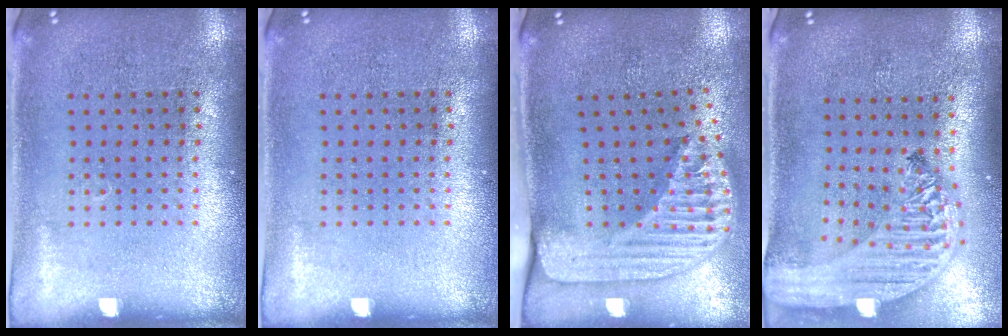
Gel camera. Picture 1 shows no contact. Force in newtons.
{"total": 0.0}
{"total": 2.5, "press": 1.8, "slide": 1.7}
{"total": 2.9, "press": 2.2, "slide": 1.8}